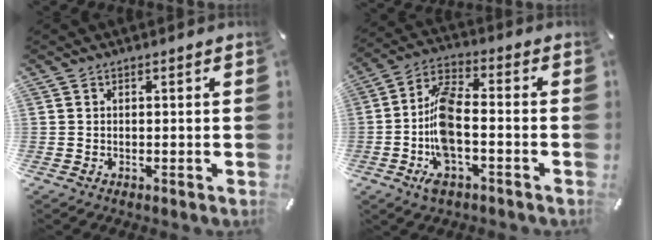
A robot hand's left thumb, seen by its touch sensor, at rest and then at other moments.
{"total": 11.5, "force": [-3.1, 5.0, 9.9], "torque": [-0.213, 0.002, -0.055]}